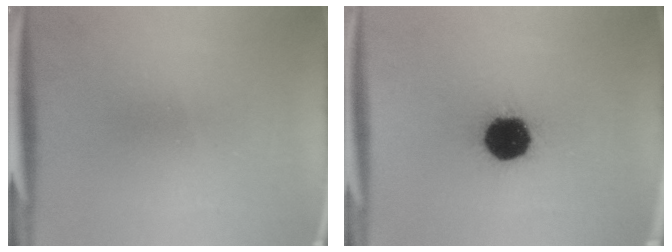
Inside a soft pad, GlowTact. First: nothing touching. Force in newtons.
{"total": 16.9}